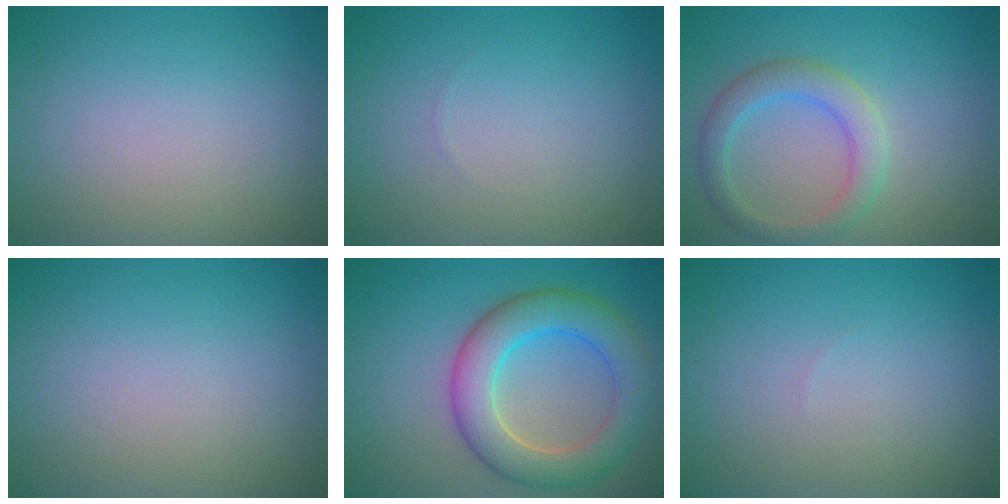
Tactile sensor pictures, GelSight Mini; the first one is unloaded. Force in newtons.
{"total": 0.0}
{"total": 3.6, "press": 3.6, "slide": 0.2}
{"total": 0.0}
{"total": 7.2, "press": 7.2, "slide": 0.4}
{"total": 0.0}